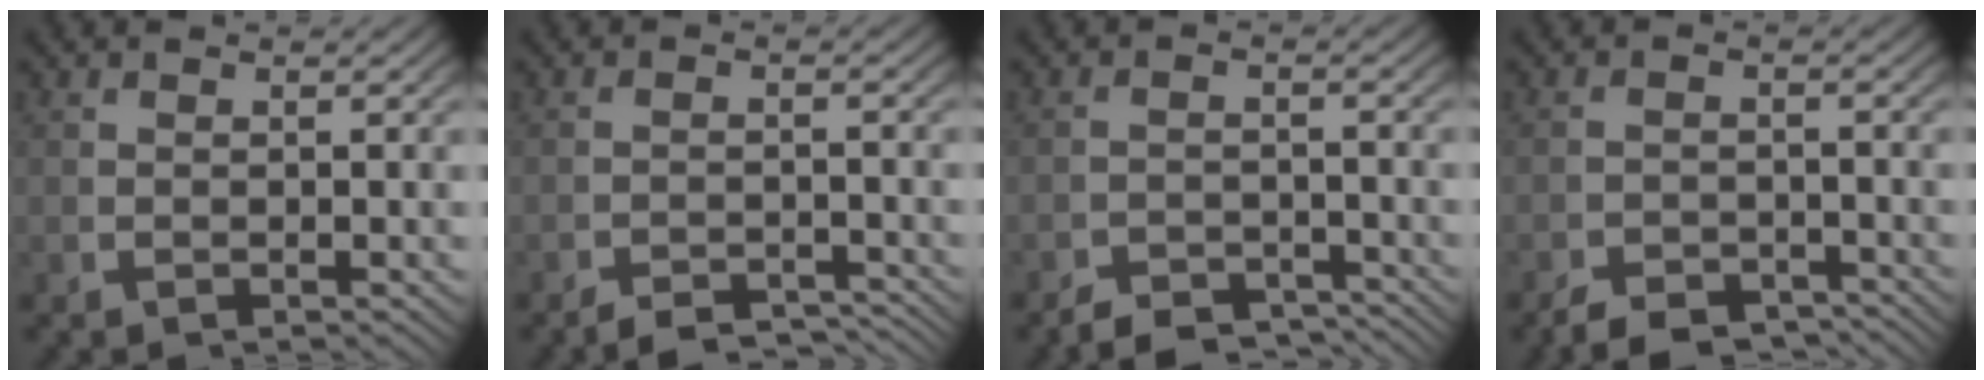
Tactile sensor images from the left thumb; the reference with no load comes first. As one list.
[{"total": 4.5, "force": [-4.2, 1.1, 1.2], "torque": [-0.009, -0.013, -0.069]}, {"total": 4.5, "force": [-4.0, 1.5, 1.4], "torque": [-0.010, -0.017, -0.067]}, {"total": 3.9, "force": [-3.5, 1.2, 1.1], "torque": [-0.002, -0.013, -0.060]}]